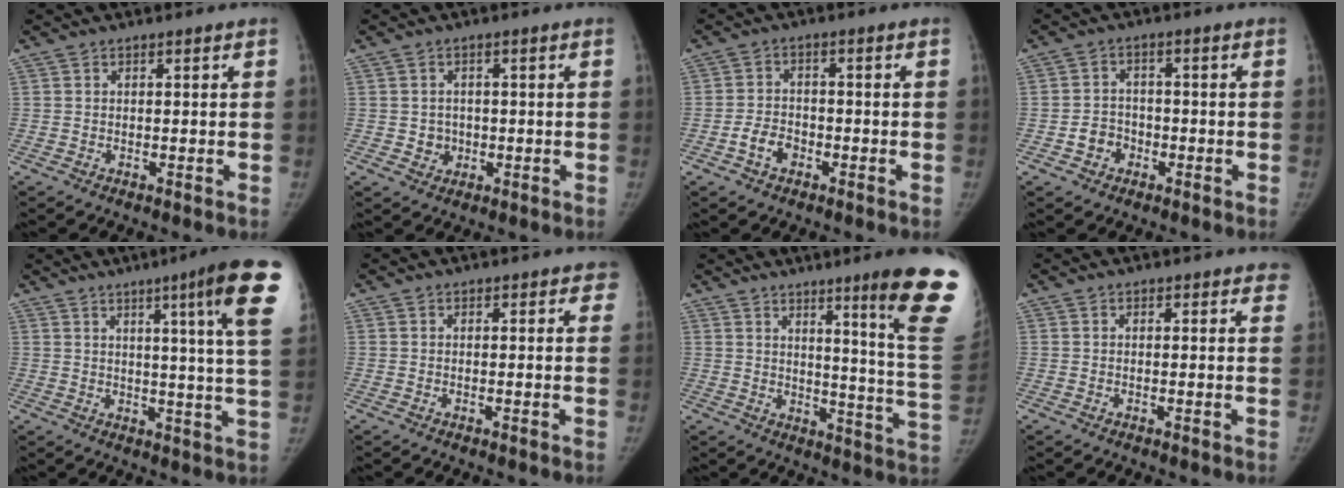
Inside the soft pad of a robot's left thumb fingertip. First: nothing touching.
{"total": 2.9, "force": [-0.5, 2.8, 0.8], "torque": [0.007, 0.006, -0.002]}
{"total": 4.4, "force": [-2.2, 3.1, 2.3], "torque": [-0.032, 0.022, -0.039]}
{"total": 4.3, "force": [-1.9, 3.7, 1.2], "torque": [0.001, 0.023, -0.033]}
{"total": 16.5, "force": [8.3, 0.2, 14.3], "torque": [-0.179, -0.037, 0.090]}
{"total": 2.5, "force": [1.5, 1.1, 1.7], "torque": [0.000, 0.001, 0.009]}
{"total": 19.2, "force": [11.3, 0.0, 15.6], "torque": [-0.178, -0.087, 0.146]}
{"total": 2.9, "force": [2.4, 1.1, 1.2], "torque": [0.011, -0.003, 0.012]}